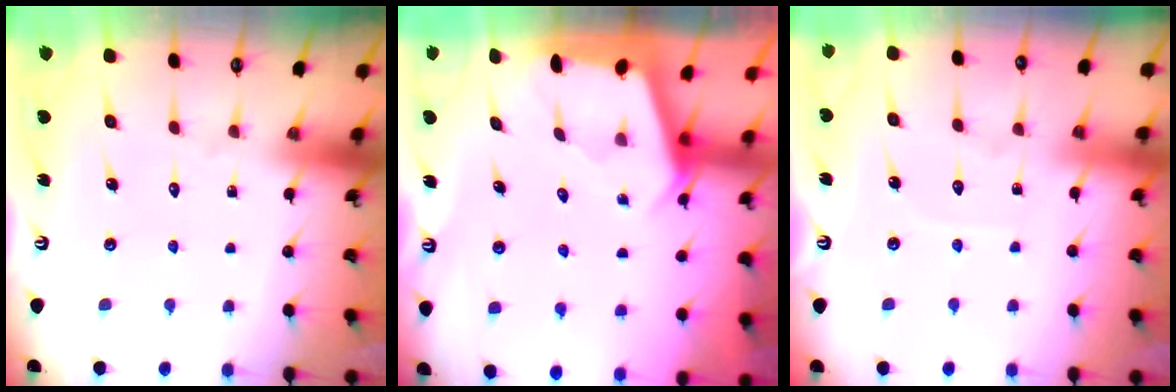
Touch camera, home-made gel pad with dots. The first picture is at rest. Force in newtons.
{"total": 2.2, "press": 2.2, "slide": 0.3}
{"total": 3.9, "press": 3.9, "slide": 0.5}